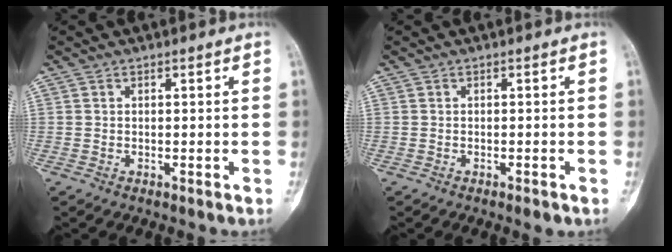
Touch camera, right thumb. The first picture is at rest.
{"total": 1.3, "force": [-0.8, 0.4, 0.9], "torque": [-0.017, 0.000, -0.011]}